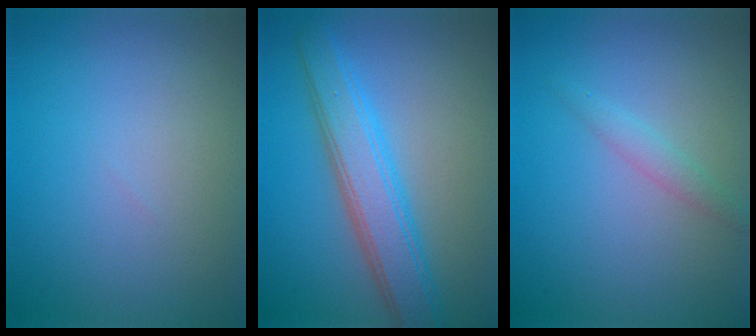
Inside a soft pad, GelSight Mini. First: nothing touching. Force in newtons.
{"total": 5.2, "press": 5.2, "slide": 0.1}
{"total": 1.3, "press": 1.3, "slide": 0.0}